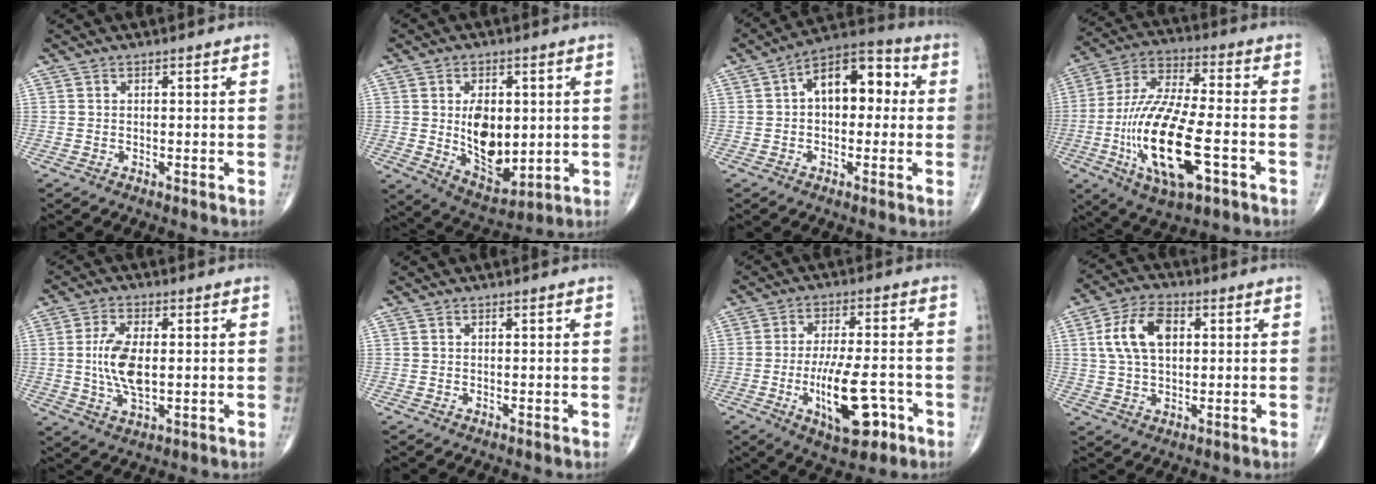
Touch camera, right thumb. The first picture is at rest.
{"total": 12.6, "force": [0.6, 7.4, 10.1], "torque": [-0.134, -0.017, 0.030]}
{"total": 11.8, "force": [1.5, 7.0, 9.4], "torque": [-0.112, 0.037, 0.009]}
{"total": 21.0, "force": [-5.8, 7.8, 18.6], "torque": [-0.378, 0.019, -0.094]}
{"total": 9.1, "force": [0.4, 4.3, 8.0], "torque": [-0.163, -0.007, 0.009]}
{"total": 0.0}
{"total": 13.3, "force": [-4.6, 5.1, 11.4], "torque": [-0.183, 0.013, -0.068]}
{"total": 10.3, "force": [2.3, 6.1, 7.9], "torque": [-0.145, 0.011, 0.040]}